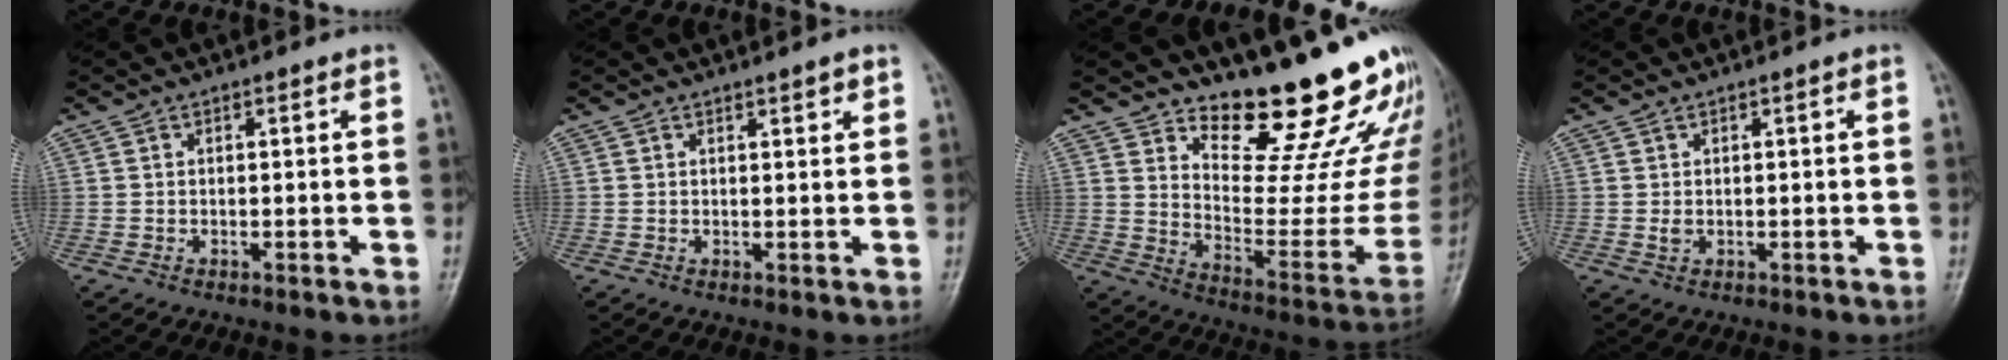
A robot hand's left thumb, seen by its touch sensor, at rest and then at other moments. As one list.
[{"total": 1.4, "force": [1.1, 0.4, 0.9], "torque": [-0.009, -0.006, 0.015]}, {"total": 22.0, "force": [18.2, 5.6, 11.0], "torque": [-0.109, -0.167, 0.257]}, {"total": 1.1, "force": [0.2, 0.9, 0.7], "torque": [-0.008, 0.002, 0.008]}]